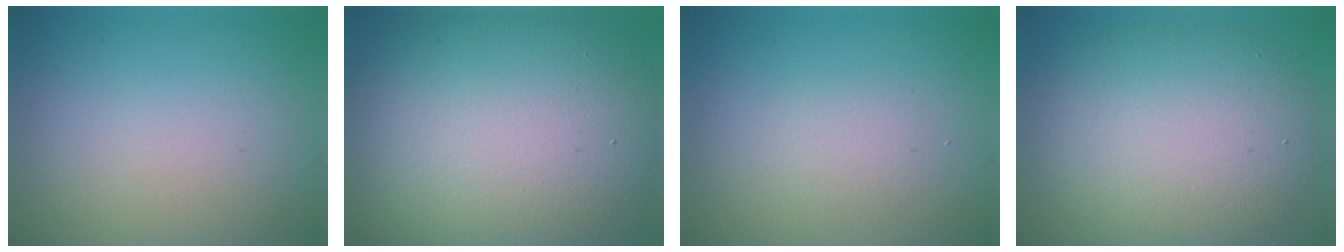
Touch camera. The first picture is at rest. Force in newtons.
{"total": 16.0, "press": 16.0, "slide": 0.9}
{"total": 1.3, "press": 1.3, "slide": 0.1}
{"total": 9.1, "press": 9.1, "slide": 0.6}